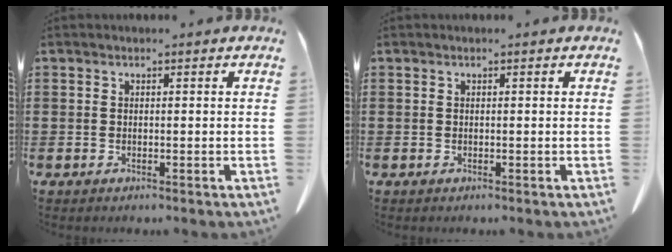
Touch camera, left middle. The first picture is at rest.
{"total": 0.0}